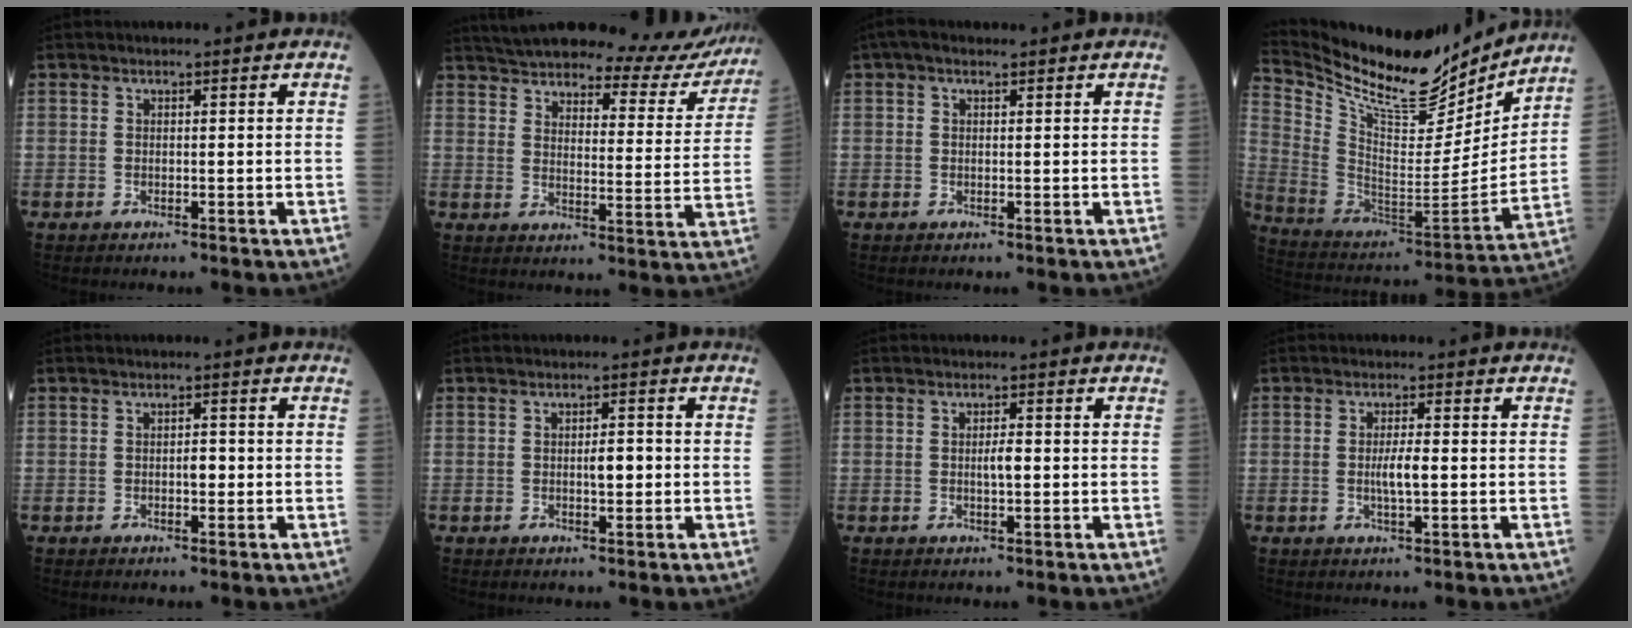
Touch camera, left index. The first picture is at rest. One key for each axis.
{"total": 21.9, "fx": 20.5, "fy": 4.3, "fz": 6.5, "tx": -0.088, "ty": -0.054, "tz": 0.250}
{"total": 2.4, "fx": 1.4, "fy": 1.1, "fz": 1.6, "tx": -0.034, "ty": 0.022, "tz": 0.022}
{"total": 20.5, "fx": 18.5, "fy": 4.6, "fz": 7.6, "tx": -0.152, "ty": -0.039, "tz": 0.310}
{"total": 1.6, "fx": -0.5, "fy": 0.6, "fz": 1.4, "tx": -0.017, "ty": 0.000, "tz": -0.010}
{"total": 2.5, "fx": -0.4, "fy": 0.8, "fz": 2.3, "tx": -0.035, "ty": 0.000, "tz": -0.008}
{"total": 2.1, "fx": -0.3, "fy": 0.5, "fz": 2.0, "tx": -0.035, "ty": -0.001, "tz": -0.006}
{"total": 3.1, "fx": -0.5, "fy": 0.4, "fz": 3.1, "tx": -0.059, "ty": -0.005, "tz": -0.010}